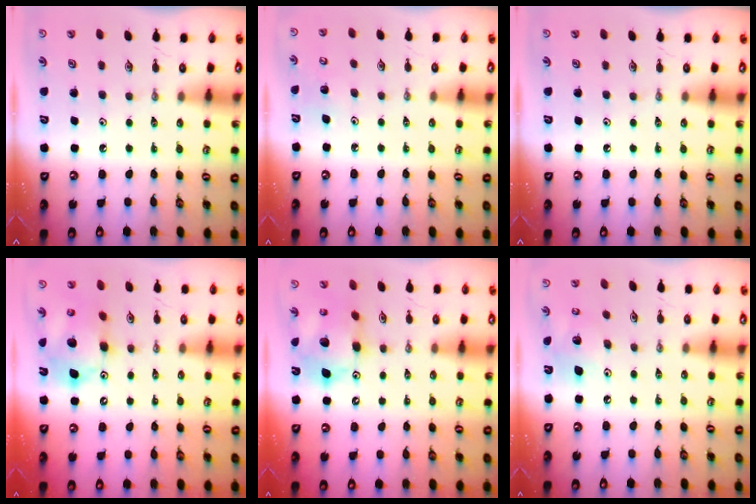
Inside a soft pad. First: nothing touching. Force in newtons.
{"total": 5.1, "press": 4.7, "slide": 2.0}
{"total": 0.0}
{"total": 13.7, "press": 13.4, "slide": 2.4}
{"total": 13.1, "press": 13.0, "slide": 1.2}
{"total": 10.5, "press": 10.2, "slide": 2.7}